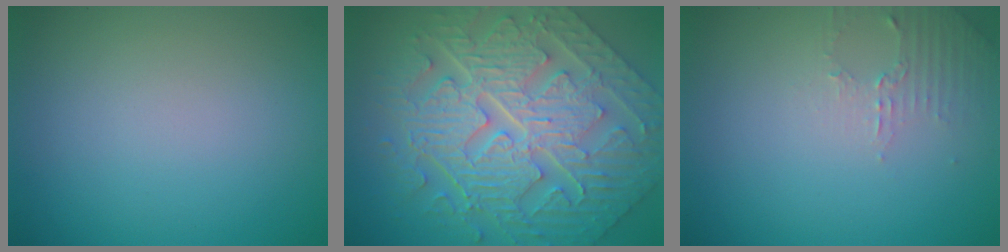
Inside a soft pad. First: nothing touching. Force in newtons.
{"total": 10.9, "press": 7.7, "slide": 7.8}
{"total": 1.8, "press": 1.7, "slide": 0.5}